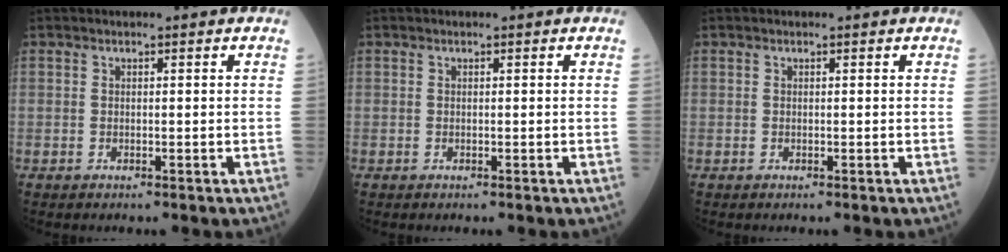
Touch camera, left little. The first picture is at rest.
{"total": 0.0}
{"total": 0.0}